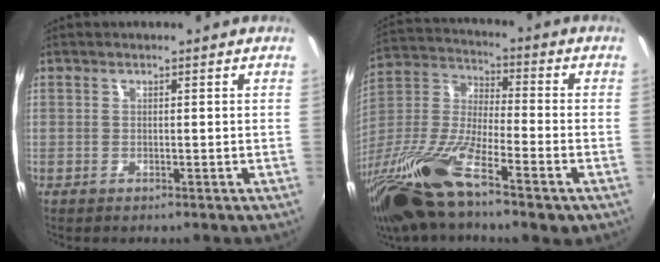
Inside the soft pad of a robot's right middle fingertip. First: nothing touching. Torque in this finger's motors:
{"motor_torque": [0.92, -0.88, 0.53, 0.21]}